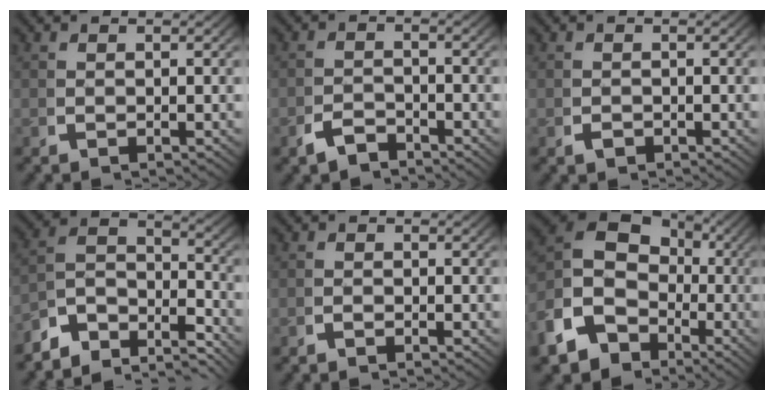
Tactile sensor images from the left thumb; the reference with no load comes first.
{"total": 2.6, "force": [-2.3, 1.0, 0.6], "torque": [-0.013, -0.010, -0.039]}
{"total": 0.9, "force": [-0.5, 0.6, 0.5], "torque": [-0.008, -0.006, -0.008]}
{"total": 9.6, "force": [-3.8, 6.6, 5.7], "torque": [-0.123, -0.033, -0.066]}
{"total": 0.6, "force": [-0.6, 0.3, 0.1], "torque": [-0.001, 0.000, -0.014]}
{"total": 12.9, "force": [-0.6, 10.2, 7.8], "torque": [-0.178, -0.034, 0.001]}